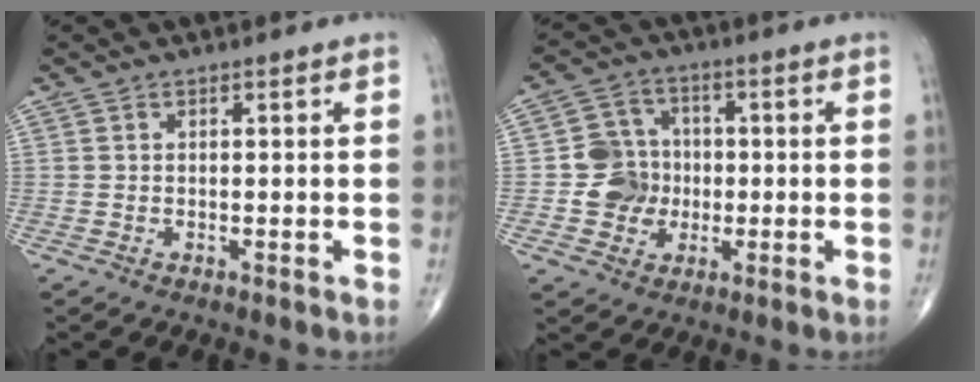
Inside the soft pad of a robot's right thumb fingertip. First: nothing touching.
{"total": 7.9, "force": [-1.0, 7.3, 2.7], "torque": [-0.010, 0.014, -0.021]}